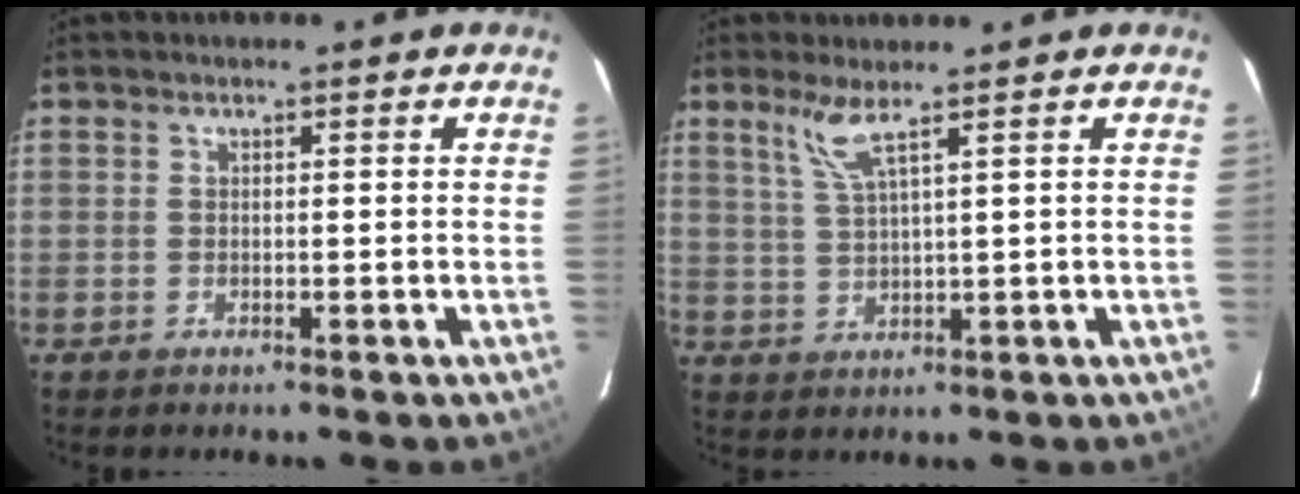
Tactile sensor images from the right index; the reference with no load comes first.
{"total": 4.1, "force": [2.7, -0.5, 3.0], "torque": [-0.065, -0.005, 0.060]}